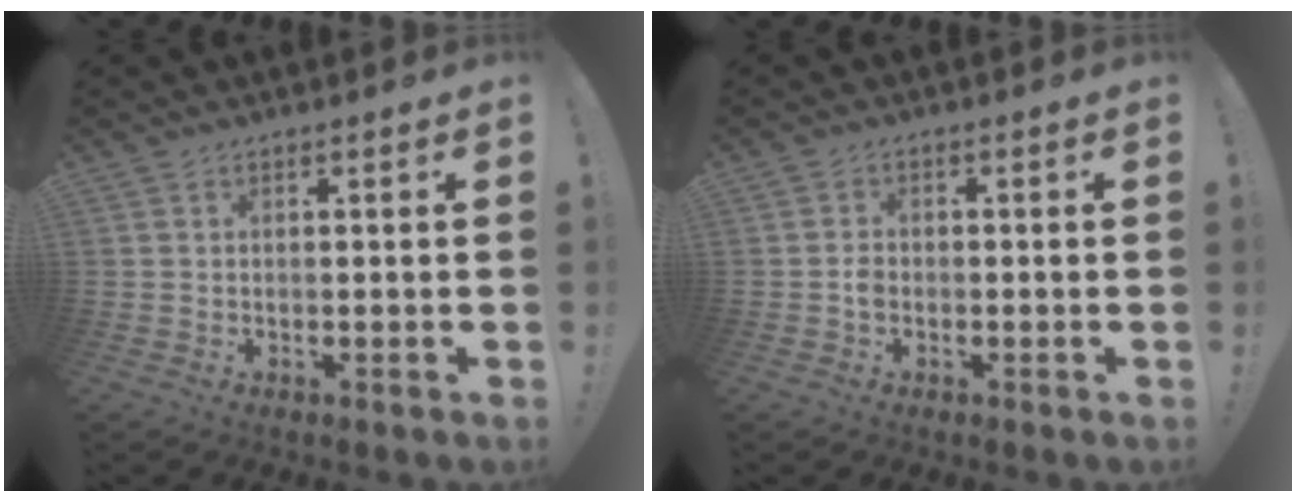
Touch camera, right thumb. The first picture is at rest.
{"total": 2.1, "force": [-1.0, 1.5, 1.1], "torque": [-0.014, 0.004, -0.019]}